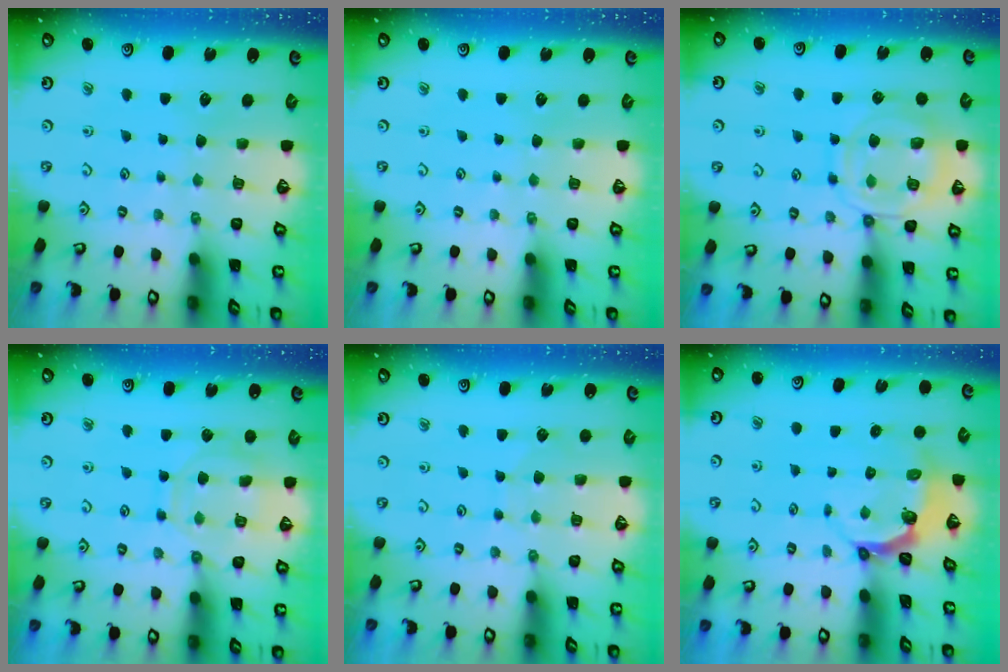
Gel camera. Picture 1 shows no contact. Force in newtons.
{"total": 0.0}
{"total": 12.4, "press": 12.3, "slide": 1.2}
{"total": 10.4, "press": 10.3, "slide": 0.9}
{"total": 5.1, "press": 5.1, "slide": 0.5}
{"total": 4.7, "press": 3.7, "slide": 2.8}